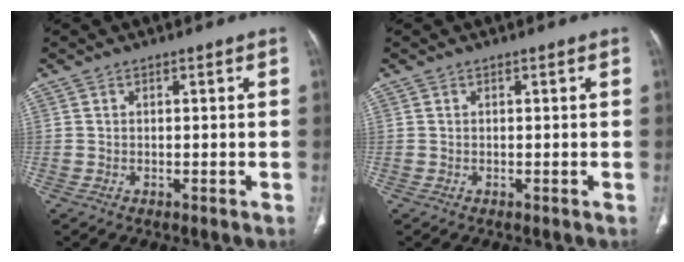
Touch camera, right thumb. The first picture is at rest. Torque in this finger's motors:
{"motor_torque": [0.07, 0.10, 0.20, 0.02, 0.06]}